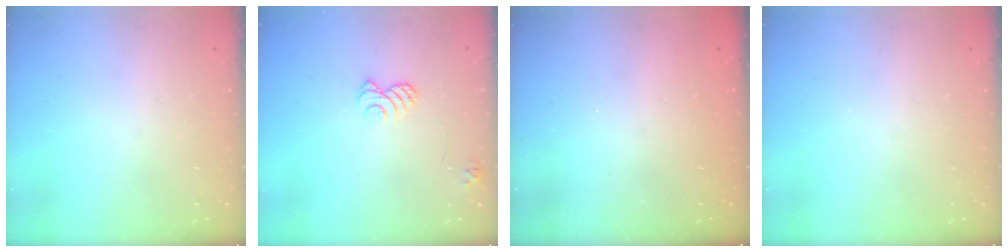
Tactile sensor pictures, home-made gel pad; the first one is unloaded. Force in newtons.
{"total": 6.2, "press": 6.2, "slide": 0.6}
{"total": 2.3, "press": 2.2, "slide": 0.7}
{"total": 0.0}